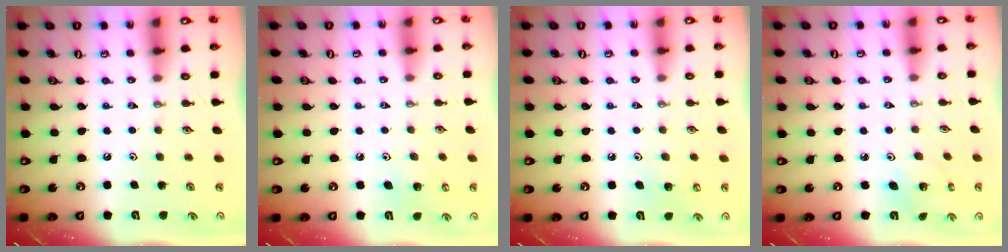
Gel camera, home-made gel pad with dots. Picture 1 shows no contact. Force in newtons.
{"total": 6.4, "press": 6.3, "slide": 0.6}
{"total": 7.0, "press": 6.9, "slide": 0.9}
{"total": 4.1, "press": 4.1, "slide": 0.5}